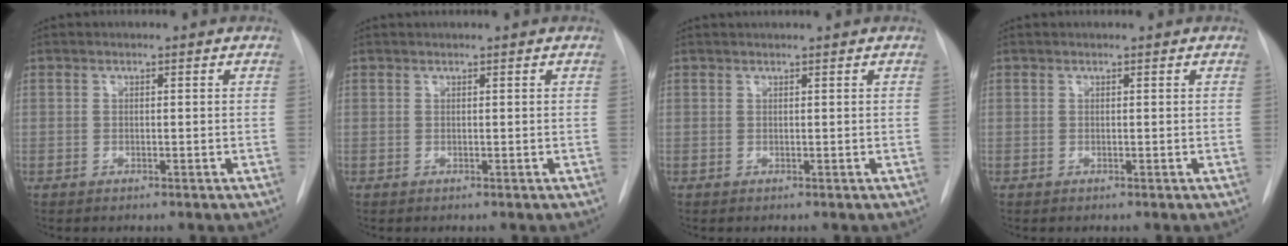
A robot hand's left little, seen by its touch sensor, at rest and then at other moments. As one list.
[{"total": 0.8, "force": [0.7, -0.2, 0.3], "torque": [-0.004, 0.013, 0.018]}, {"total": 1.6, "force": [1.5, -0.4, 0.6], "torque": [-0.004, 0.013, 0.027]}, {"total": 0.6, "force": [0.6, 0.0, 0.2], "torque": [-0.002, 0.010, 0.012]}]